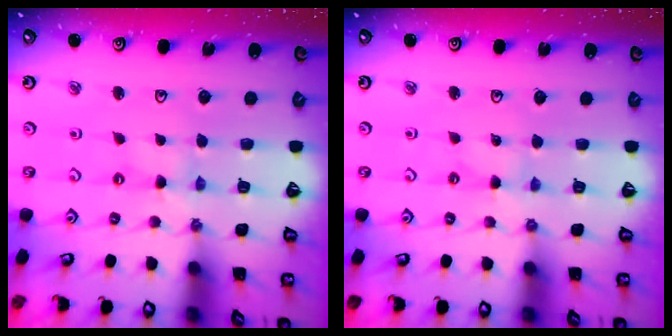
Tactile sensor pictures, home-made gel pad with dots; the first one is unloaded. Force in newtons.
{"total": 0.8, "press": 0.8, "slide": 0.1}